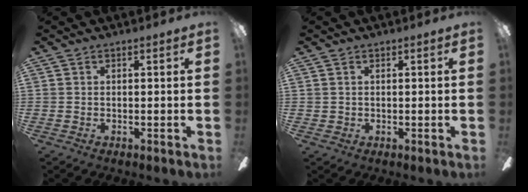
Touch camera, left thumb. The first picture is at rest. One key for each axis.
{"total": 0.9, "fx": 0.3, "fy": 0.8, "fz": 0.1, "tx": -0.004, "ty": 0.004, "tz": 0.005}